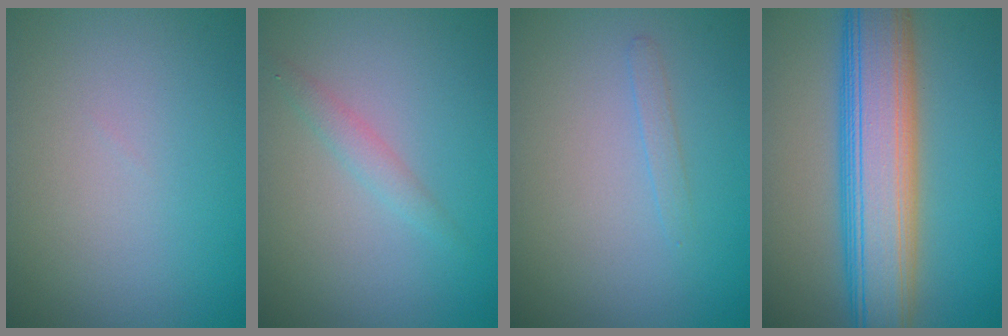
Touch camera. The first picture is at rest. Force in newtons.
{"total": 1.4, "press": 1.4, "slide": 0.0}
{"total": 0.8, "press": 0.8, "slide": 0.0}
{"total": 10.6, "press": 10.6, "slide": 0.2}